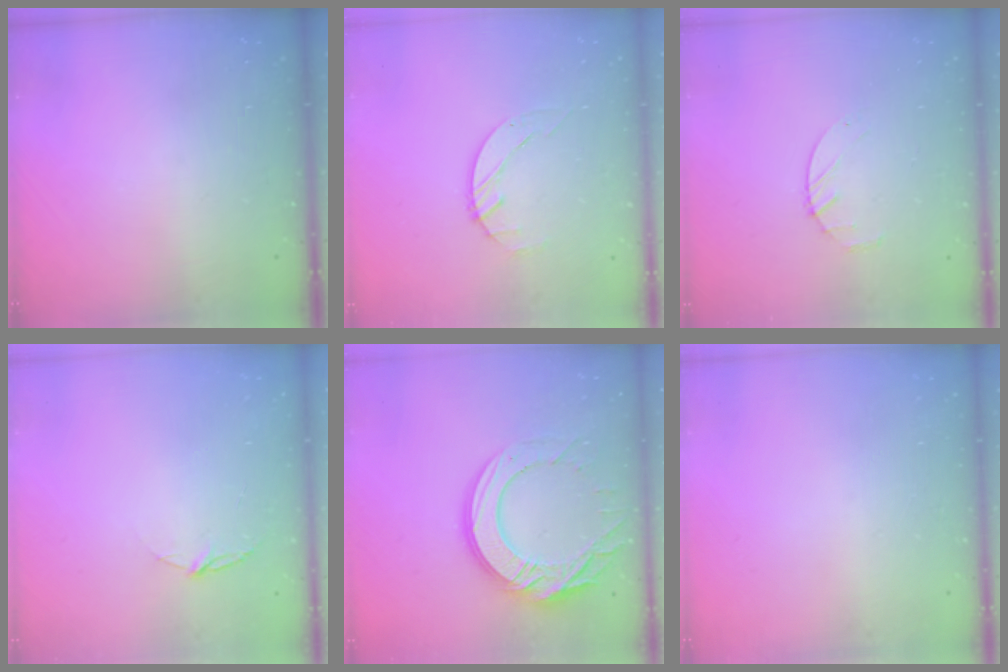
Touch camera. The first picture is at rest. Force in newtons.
{"total": 1.4, "press": 1.4, "slide": 0.2}
{"total": 2.4, "press": 2.3, "slide": 0.3}
{"total": 4.8, "press": 4.8, "slide": 0.5}
{"total": 17.9, "press": 17.8, "slide": 1.9}
{"total": 0.0}